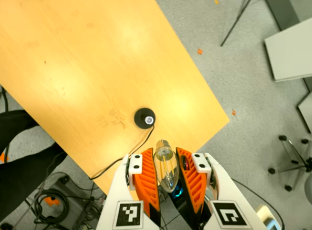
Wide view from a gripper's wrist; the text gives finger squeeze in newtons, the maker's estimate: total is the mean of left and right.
{"total": 12.5, "left": 13.1, "right": 11.9}